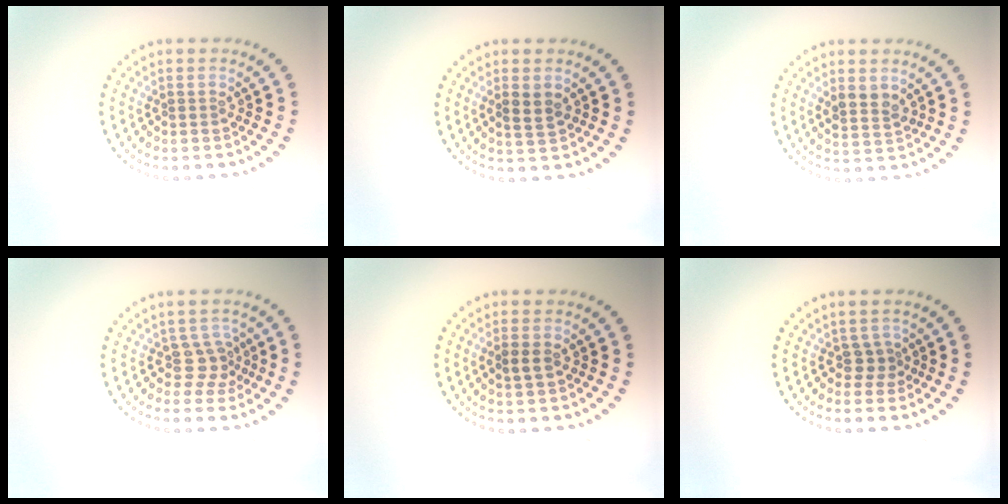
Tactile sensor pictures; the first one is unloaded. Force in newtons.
{"total": 1.3, "press": 1.2, "slide": 0.6}
{"total": 2.2, "press": 2.0, "slide": 1.0}
{"total": 2.4, "press": 1.6, "slide": 1.8}
{"total": 1.5, "press": 1.5, "slide": 0.1}
{"total": 1.7, "press": 1.2, "slide": 1.2}